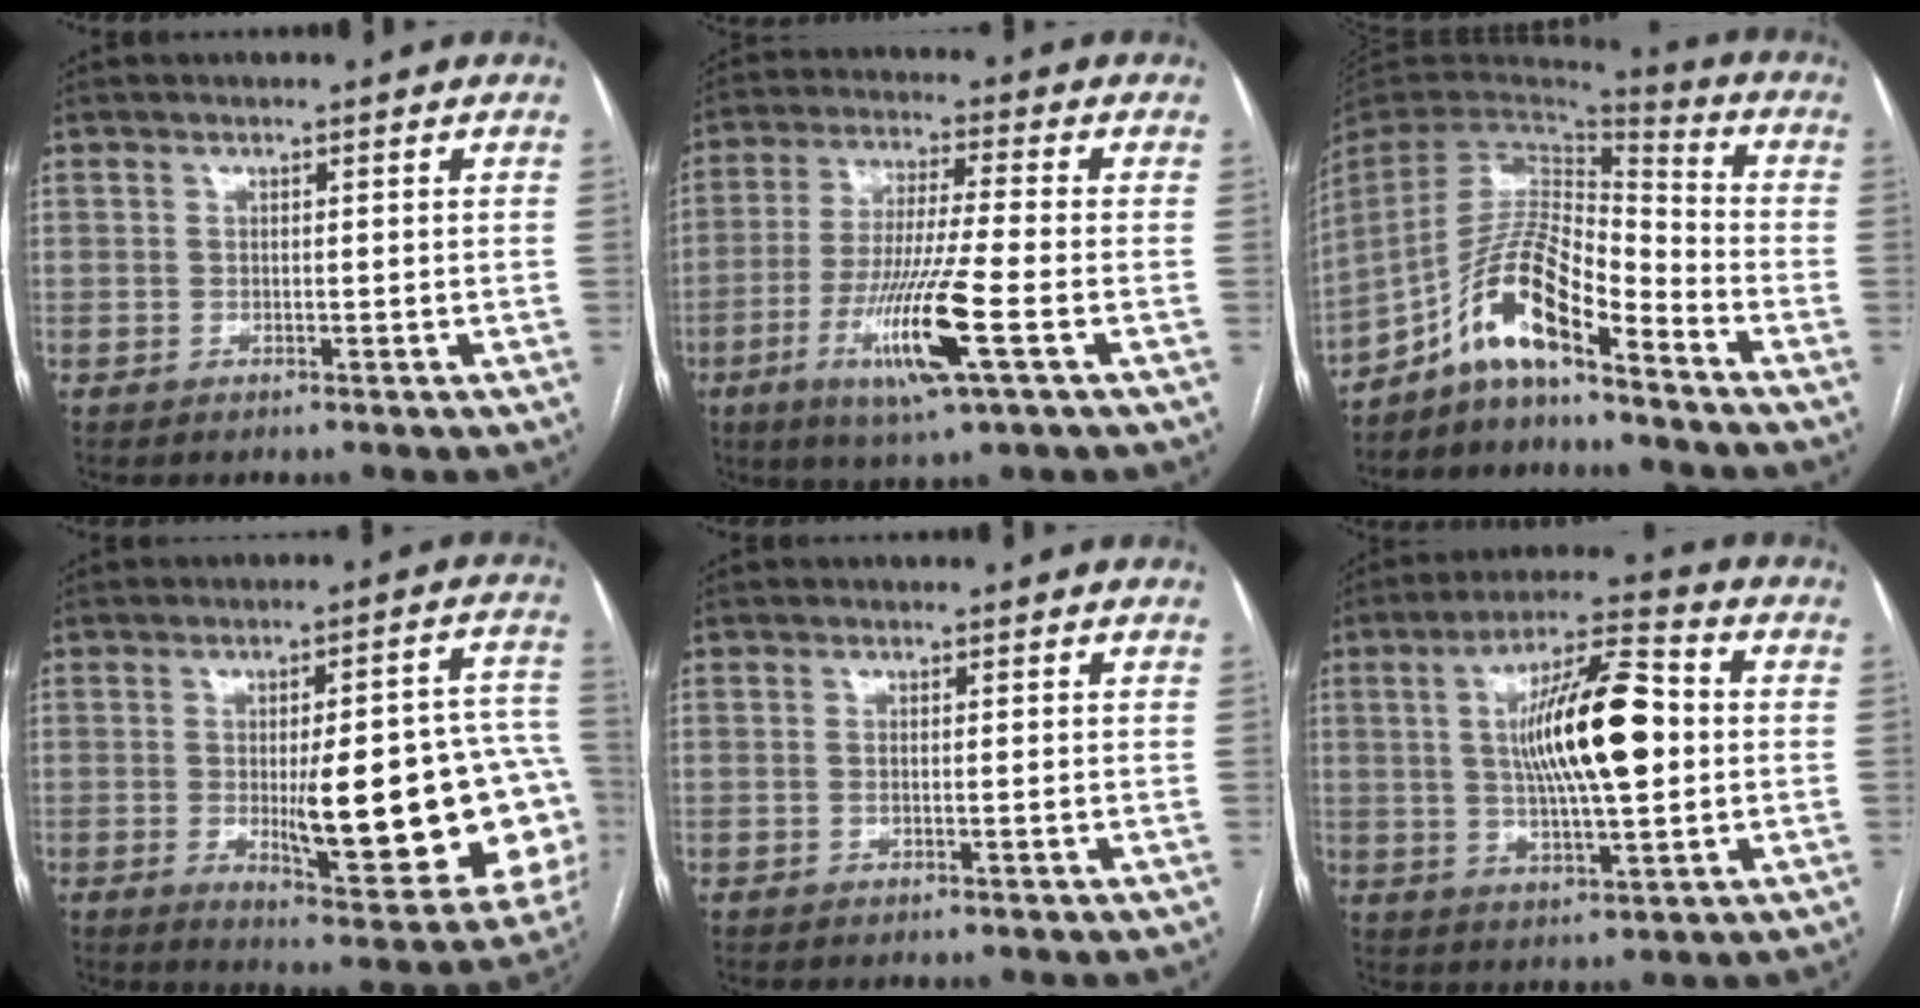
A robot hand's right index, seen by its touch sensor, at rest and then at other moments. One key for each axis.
{"total": 13.3, "fx": -4.7, "fy": 0.0, "fz": 12.4, "tx": -0.247, "ty": -0.022, "tz": -0.086}
{"total": 12.3, "fx": -8.5, "fy": 2.5, "fz": 8.6, "tx": -0.170, "ty": 0.020, "tz": -0.156}
{"total": 23.3, "fx": -3.3, "fy": 5.4, "fz": 22.5, "tx": -0.211, "ty": 0.015, "tz": -0.020}
{"total": 0.7, "fx": -0.1, "fy": 0.1, "fz": 0.7, "tx": -0.016, "ty": -0.002, "tz": 0.000}
{"total": 14.7, "fx": 1.2, "fy": 3.0, "fz": 14.3, "tx": -0.253, "ty": 0.019, "tz": 0.018}